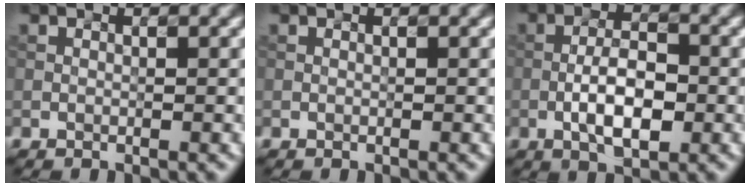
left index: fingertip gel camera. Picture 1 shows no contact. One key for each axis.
{"total": 0.0}
{"total": 4.5, "fx": -1.5, "fy": 1.7, "fz": 3.9, "tx": -0.069, "ty": 0.006, "tz": -0.022}